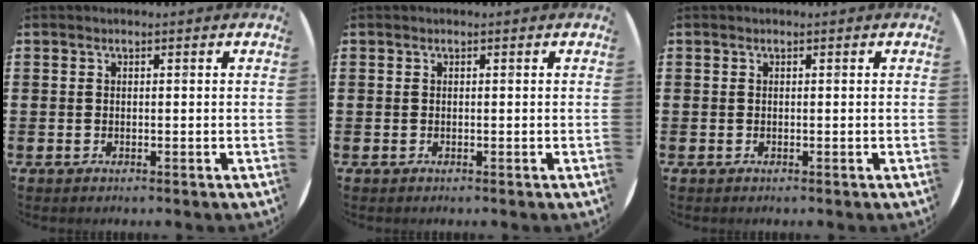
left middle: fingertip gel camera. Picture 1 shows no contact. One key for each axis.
{"total": 0.0}
{"total": 0.0}